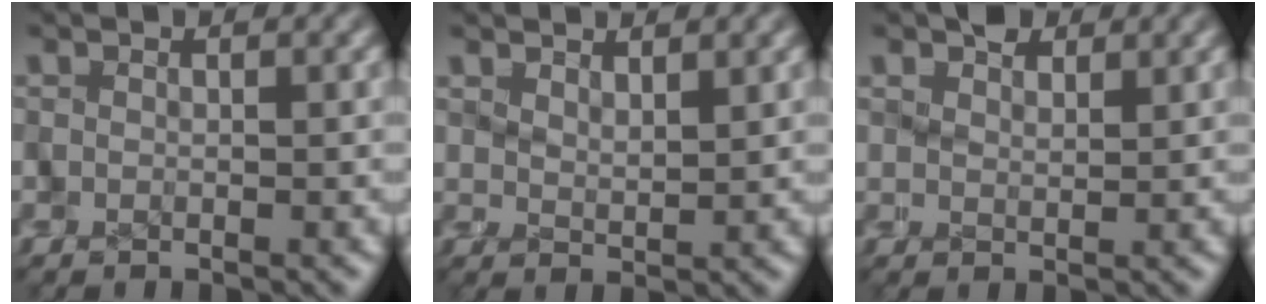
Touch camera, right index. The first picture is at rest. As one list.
[{"total": 2.4, "force": [2.1, 0.4, 0.9], "torque": [-0.020, -0.006, 0.040]}, {"total": 2.3, "force": [1.8, 1.1, 1.0], "torque": [-0.011, -0.005, 0.031]}]